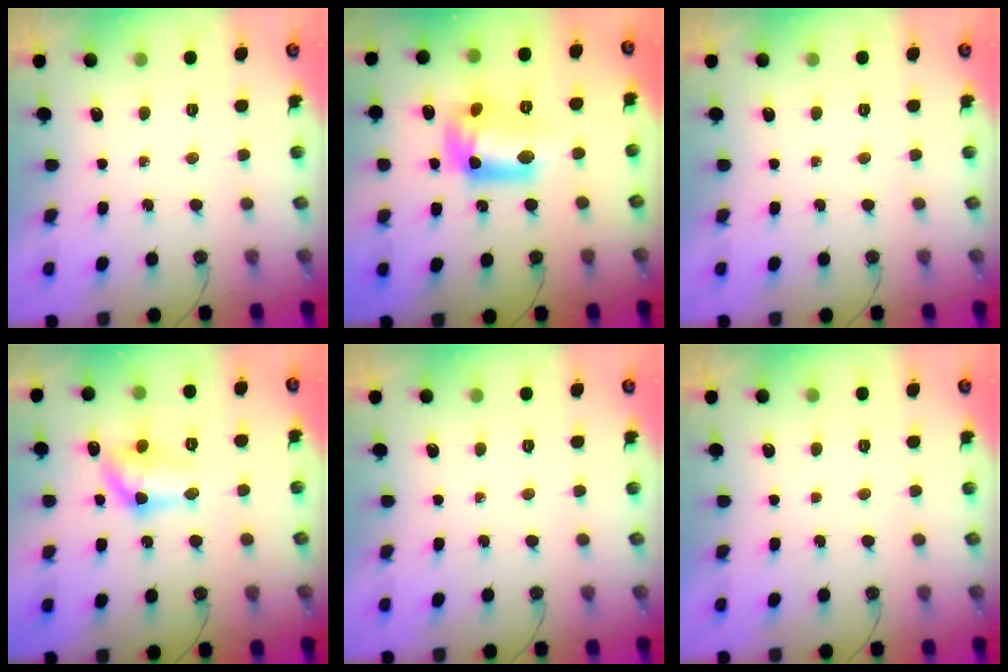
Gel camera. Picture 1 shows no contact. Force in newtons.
{"total": 14.5, "press": 14.4, "slide": 1.0}
{"total": 0.0}
{"total": 11.2, "press": 11.2, "slide": 0.7}
{"total": 0.0}
{"total": 0.0}